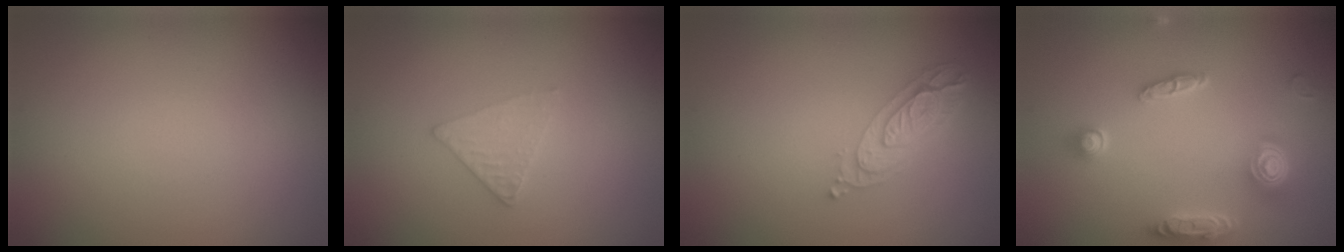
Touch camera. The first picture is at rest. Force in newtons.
{"total": 1.6, "press": 1.6, "slide": 0.2}
{"total": 3.4, "press": 2.7, "slide": 2.1}
{"total": 4.7, "press": 3.9, "slide": 2.8}